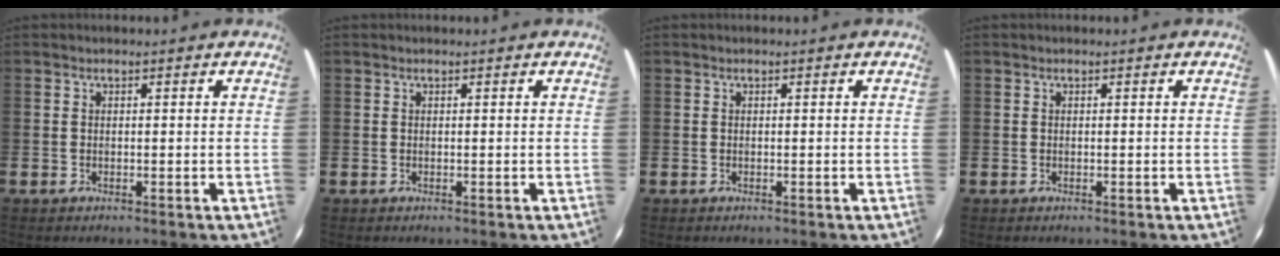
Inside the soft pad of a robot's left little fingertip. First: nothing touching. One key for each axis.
{"total": 0.0}
{"total": 0.0}
{"total": 0.0}